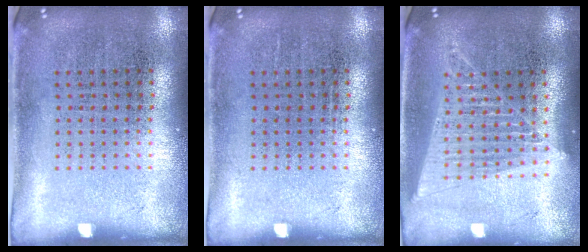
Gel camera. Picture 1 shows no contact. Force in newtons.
{"total": 0.0}
{"total": 1.6, "press": 1.5, "slide": 0.6}